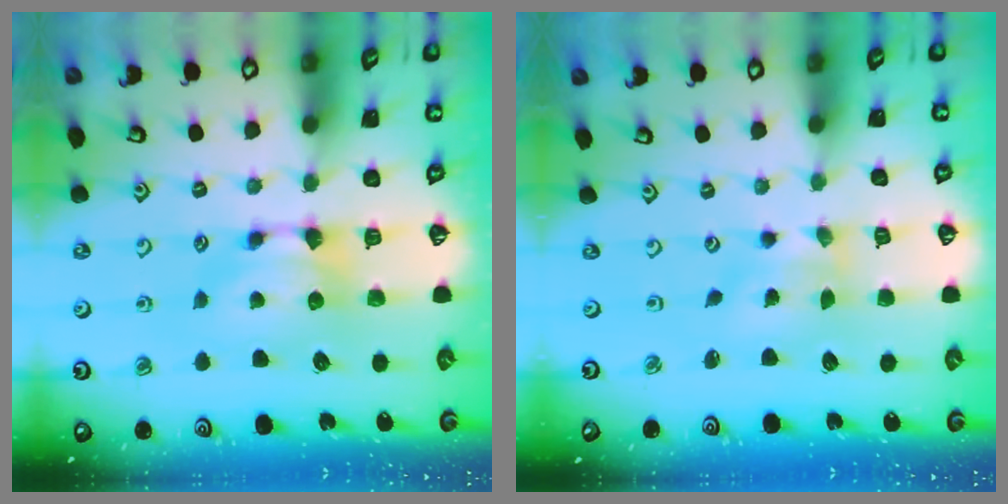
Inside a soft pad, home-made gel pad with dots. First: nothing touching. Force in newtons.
{"total": 2.6, "press": 2.5, "slide": 0.9}